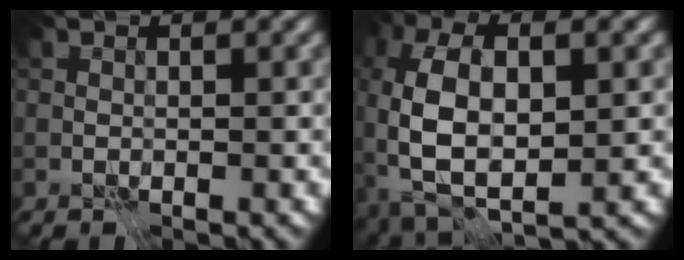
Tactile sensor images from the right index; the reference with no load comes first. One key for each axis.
{"total": 10.5, "fx": -1.0, "fy": 5.7, "fz": 8.8, "tx": -0.188, "ty": -0.004, "tz": -0.017}